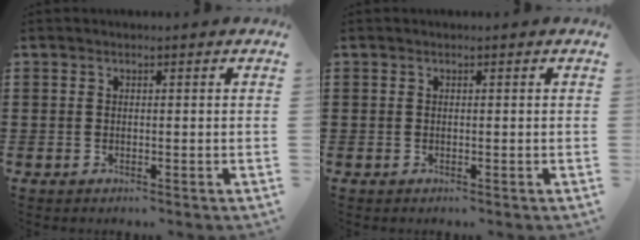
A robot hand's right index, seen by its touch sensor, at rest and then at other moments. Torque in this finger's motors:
{"motor_torque": [0.00, 0.01, 0.00, 0.00]}